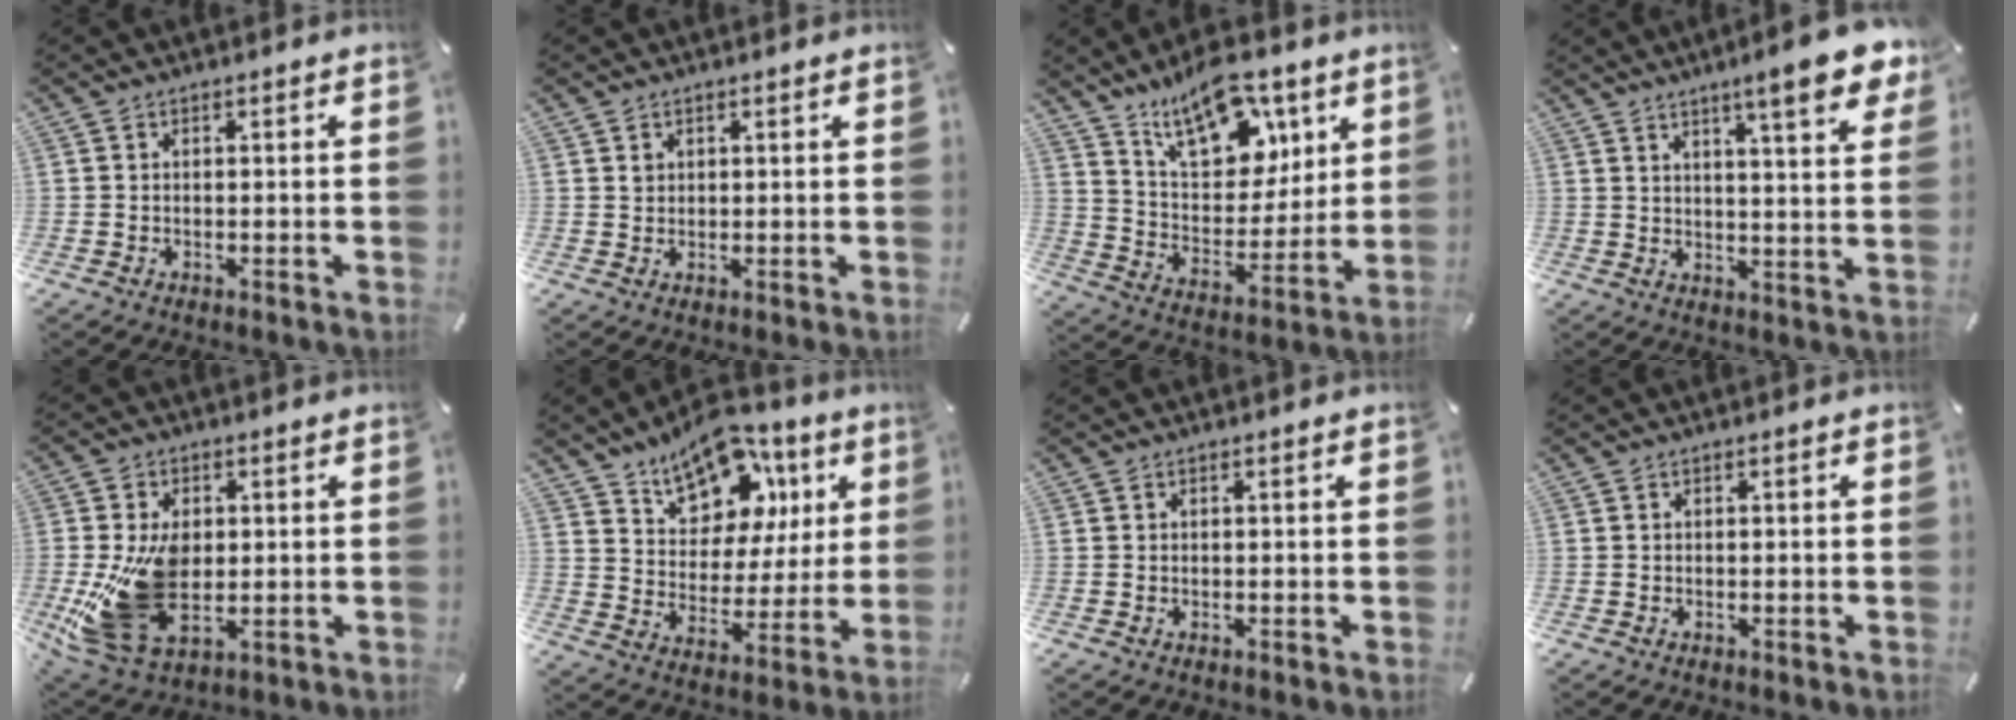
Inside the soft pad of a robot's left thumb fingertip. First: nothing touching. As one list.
[{"total": 1.3, "force": [0.8, 1.0, 0.2], "torque": [0.004, -0.003, 0.014]}, {"total": 17.6, "force": [11.5, 9.6, 9.2], "torque": [-0.152, -0.059, 0.207]}, {"total": 10.8, "force": [7.1, 1.6, 8.0], "torque": [-0.111, -0.041, 0.112]}, {"total": 15.7, "force": [-0.2, 10.8, 11.5], "torque": [-0.249, -0.008, -0.001]}, {"total": 15.6, "force": [10.2, 9.9, 6.3], "torque": [-0.095, -0.069, 0.185]}, {"total": 0.0}, {"total": 0.0}]